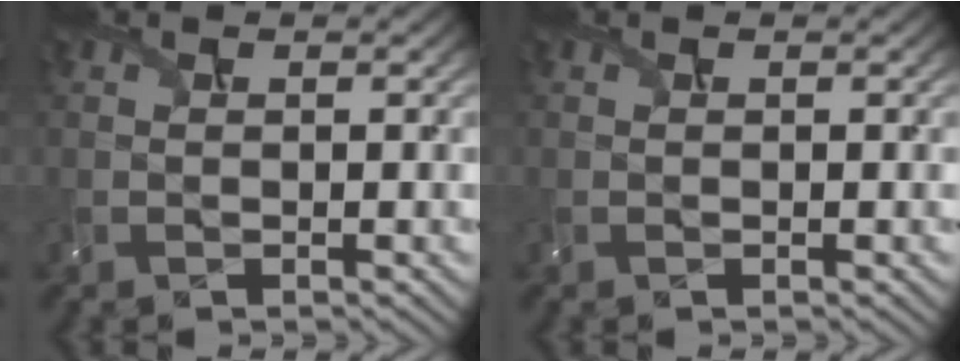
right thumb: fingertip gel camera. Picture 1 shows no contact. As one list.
[{"total": 0.0}]